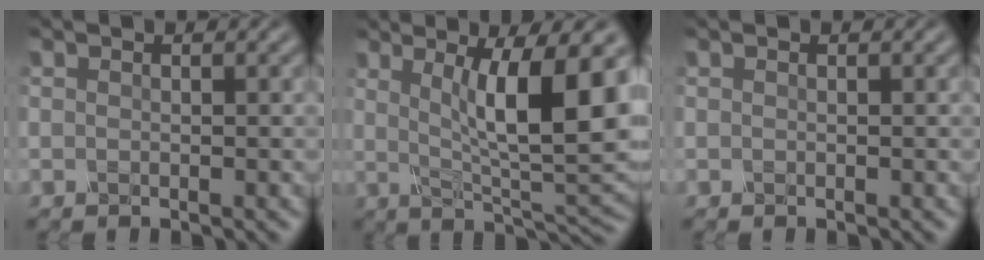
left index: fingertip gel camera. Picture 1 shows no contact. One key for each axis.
{"total": 10.5, "fx": 2.2, "fy": 2.3, "fz": 9.9, "tx": -0.142, "ty": -0.004, "tz": 0.039}
{"total": 0.0}